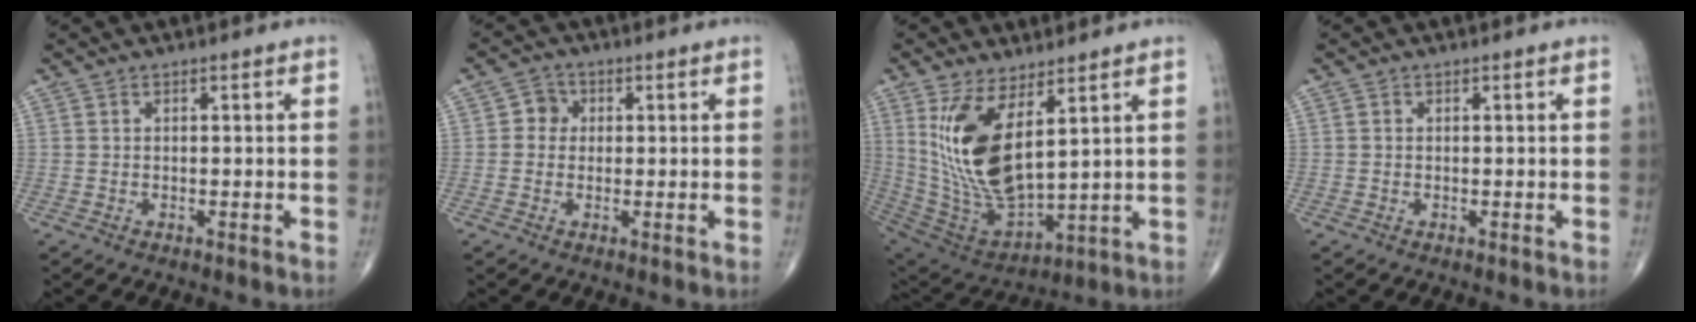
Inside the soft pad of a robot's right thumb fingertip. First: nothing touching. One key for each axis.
{"total": 3.2, "fx": 0.3, "fy": 3.0, "fz": 1.1, "tx": 0.004, "ty": 0.007, "tz": -0.003}
{"total": 16.7, "fx": 5.7, "fy": 7.1, "fz": 13.9, "tx": -0.269, "ty": -0.036, "tz": 0.135}
{"total": 0.0}